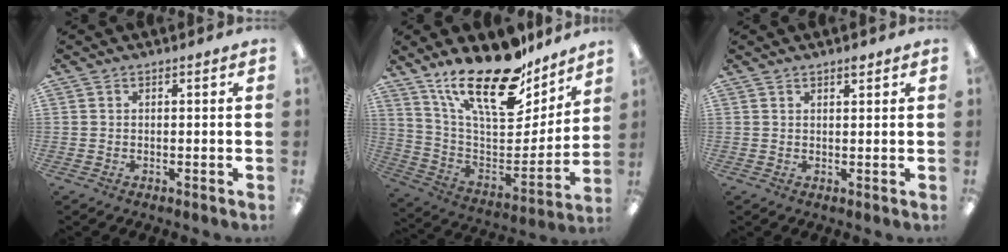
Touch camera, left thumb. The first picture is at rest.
{"total": 24.6, "force": [18.1, 9.1, 14.0], "torque": [-0.222, -0.119, 0.314]}
{"total": 1.4, "force": [1.3, 0.4, 0.5], "torque": [-0.003, -0.005, 0.022]}